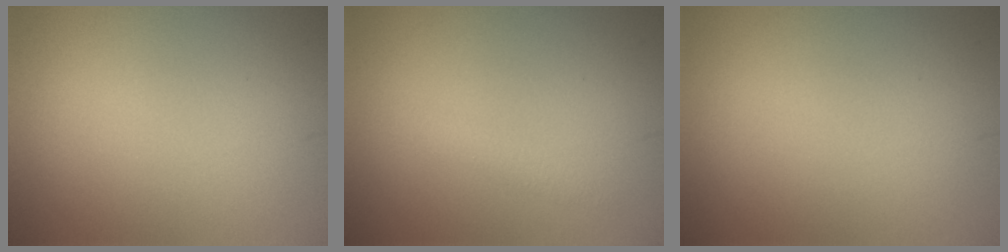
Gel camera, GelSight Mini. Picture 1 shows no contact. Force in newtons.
{"total": 0.9, "press": 0.9, "slide": 0.1}
{"total": 0.0}